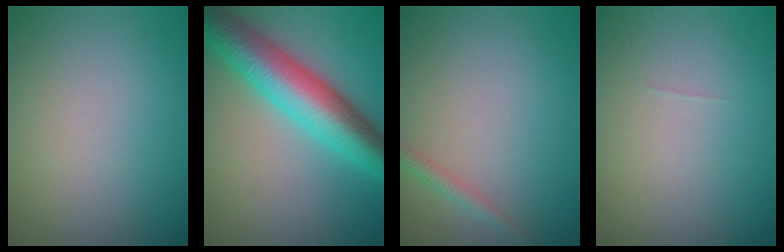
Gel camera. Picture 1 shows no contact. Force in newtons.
{"total": 8.7, "press": 8.7, "slide": 0.1}
{"total": 1.4, "press": 1.4, "slide": 0.0}
{"total": 0.0}